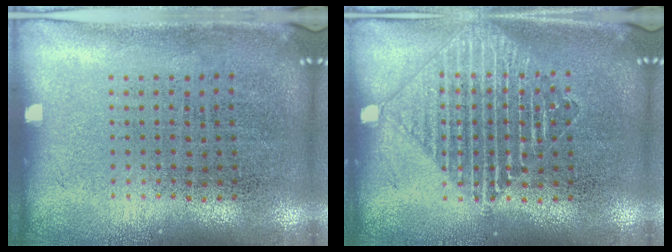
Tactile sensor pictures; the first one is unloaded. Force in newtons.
{"total": 2.8, "press": 2.8, "slide": 0.5}